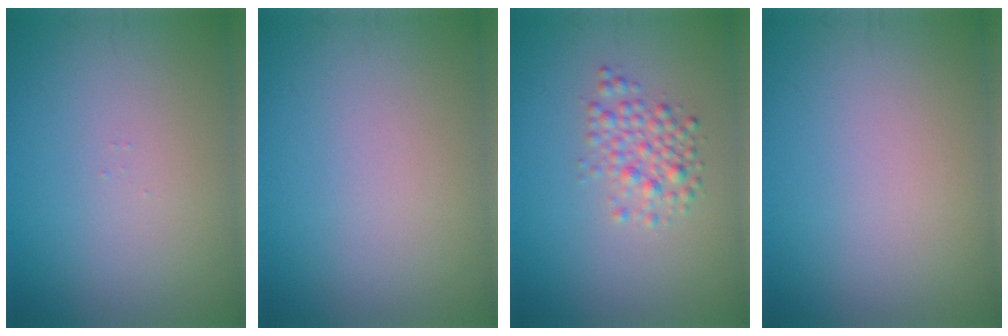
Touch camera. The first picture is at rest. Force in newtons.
{"total": 0.0}
{"total": 2.6, "press": 2.6, "slide": 0.1}
{"total": 0.0}